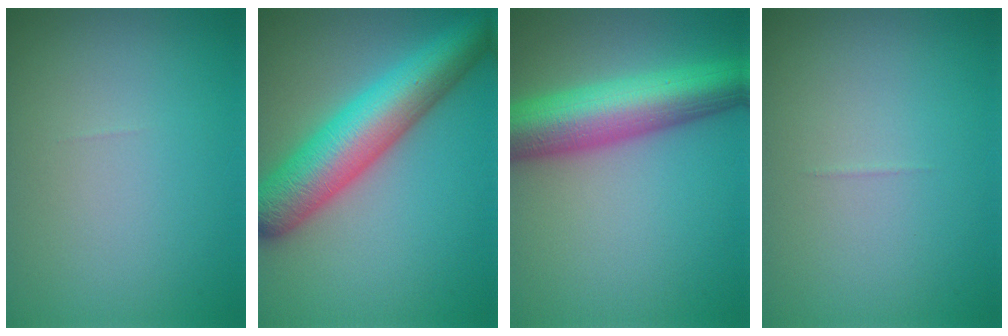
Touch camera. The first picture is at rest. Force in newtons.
{"total": 9.0, "press": 9.0, "slide": 0.1}
{"total": 9.1, "press": 9.1, "slide": 0.2}
{"total": 0.0}